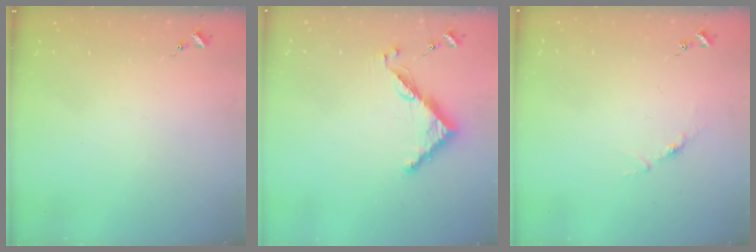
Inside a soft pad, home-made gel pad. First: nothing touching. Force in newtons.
{"total": 7.4, "press": 7.4, "slide": 0.7}
{"total": 3.4, "press": 3.4, "slide": 0.4}